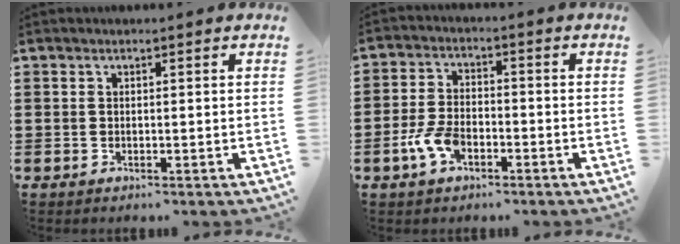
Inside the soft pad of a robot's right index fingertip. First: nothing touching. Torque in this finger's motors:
{"motor_torque": [1.01, 1.13, 0.40, 0.02]}